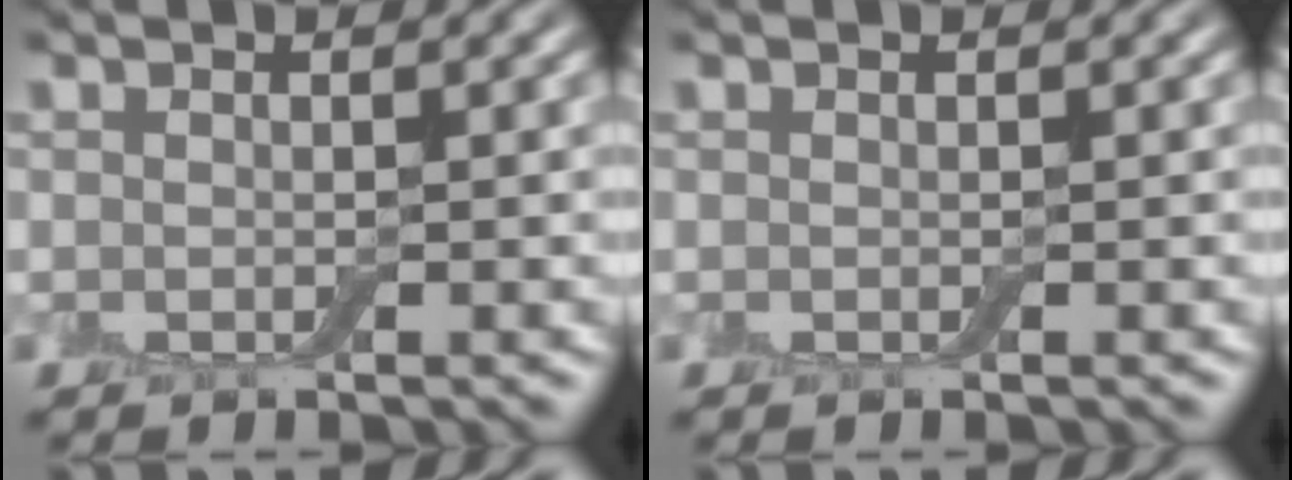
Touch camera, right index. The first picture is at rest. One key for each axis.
{"total": 0.0}